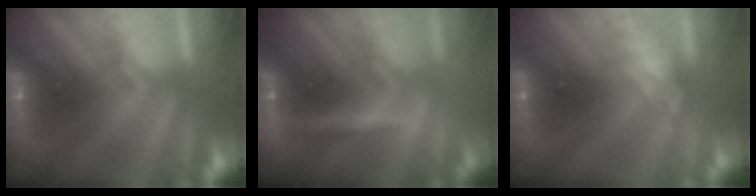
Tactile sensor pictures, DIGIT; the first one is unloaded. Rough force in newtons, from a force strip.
{"total": 2.0}
{"total": 2.4}